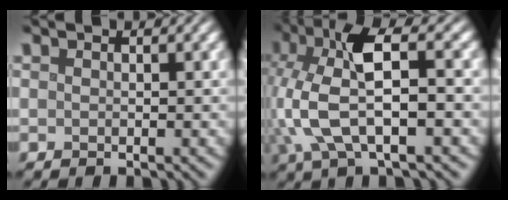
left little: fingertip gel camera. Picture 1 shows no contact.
{"total": 8.6, "force": [-0.2, 3.1, 8.0], "torque": [-0.184, 0.017, -0.011]}